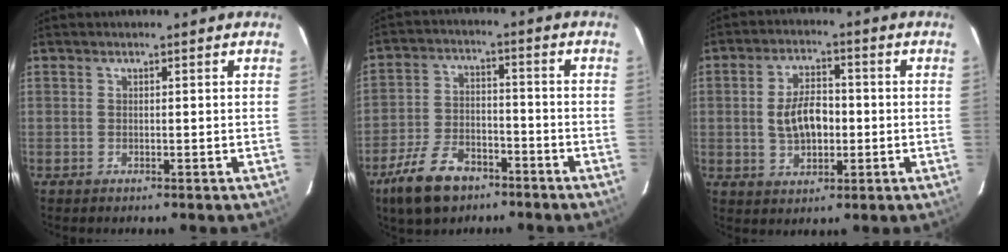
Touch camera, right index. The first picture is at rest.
{"total": 11.7, "force": [-7.8, 6.2, 6.2], "torque": [-0.146, 0.004, -0.136]}
{"total": 8.1, "force": [-0.6, 4.6, 6.6], "torque": [-0.124, 0.011, -0.002]}